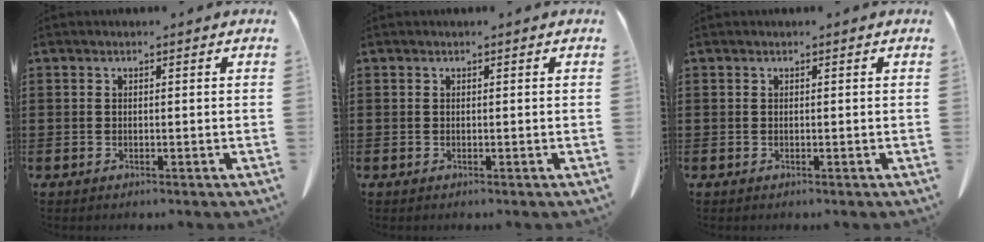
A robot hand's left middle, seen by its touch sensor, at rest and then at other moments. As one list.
[{"total": 0.0}, {"total": 0.0}]